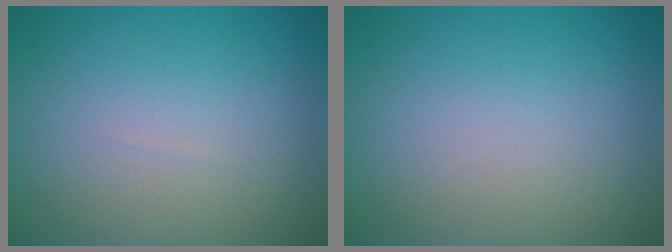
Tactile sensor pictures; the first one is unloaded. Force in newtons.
{"total": 0.0}